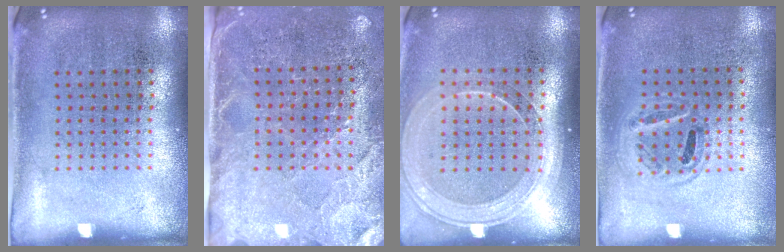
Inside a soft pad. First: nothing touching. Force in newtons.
{"total": 2.8, "press": 2.6, "slide": 1.1}
{"total": 1.8, "press": 1.6, "slide": 0.8}
{"total": 1.0, "press": 0.9, "slide": 0.3}